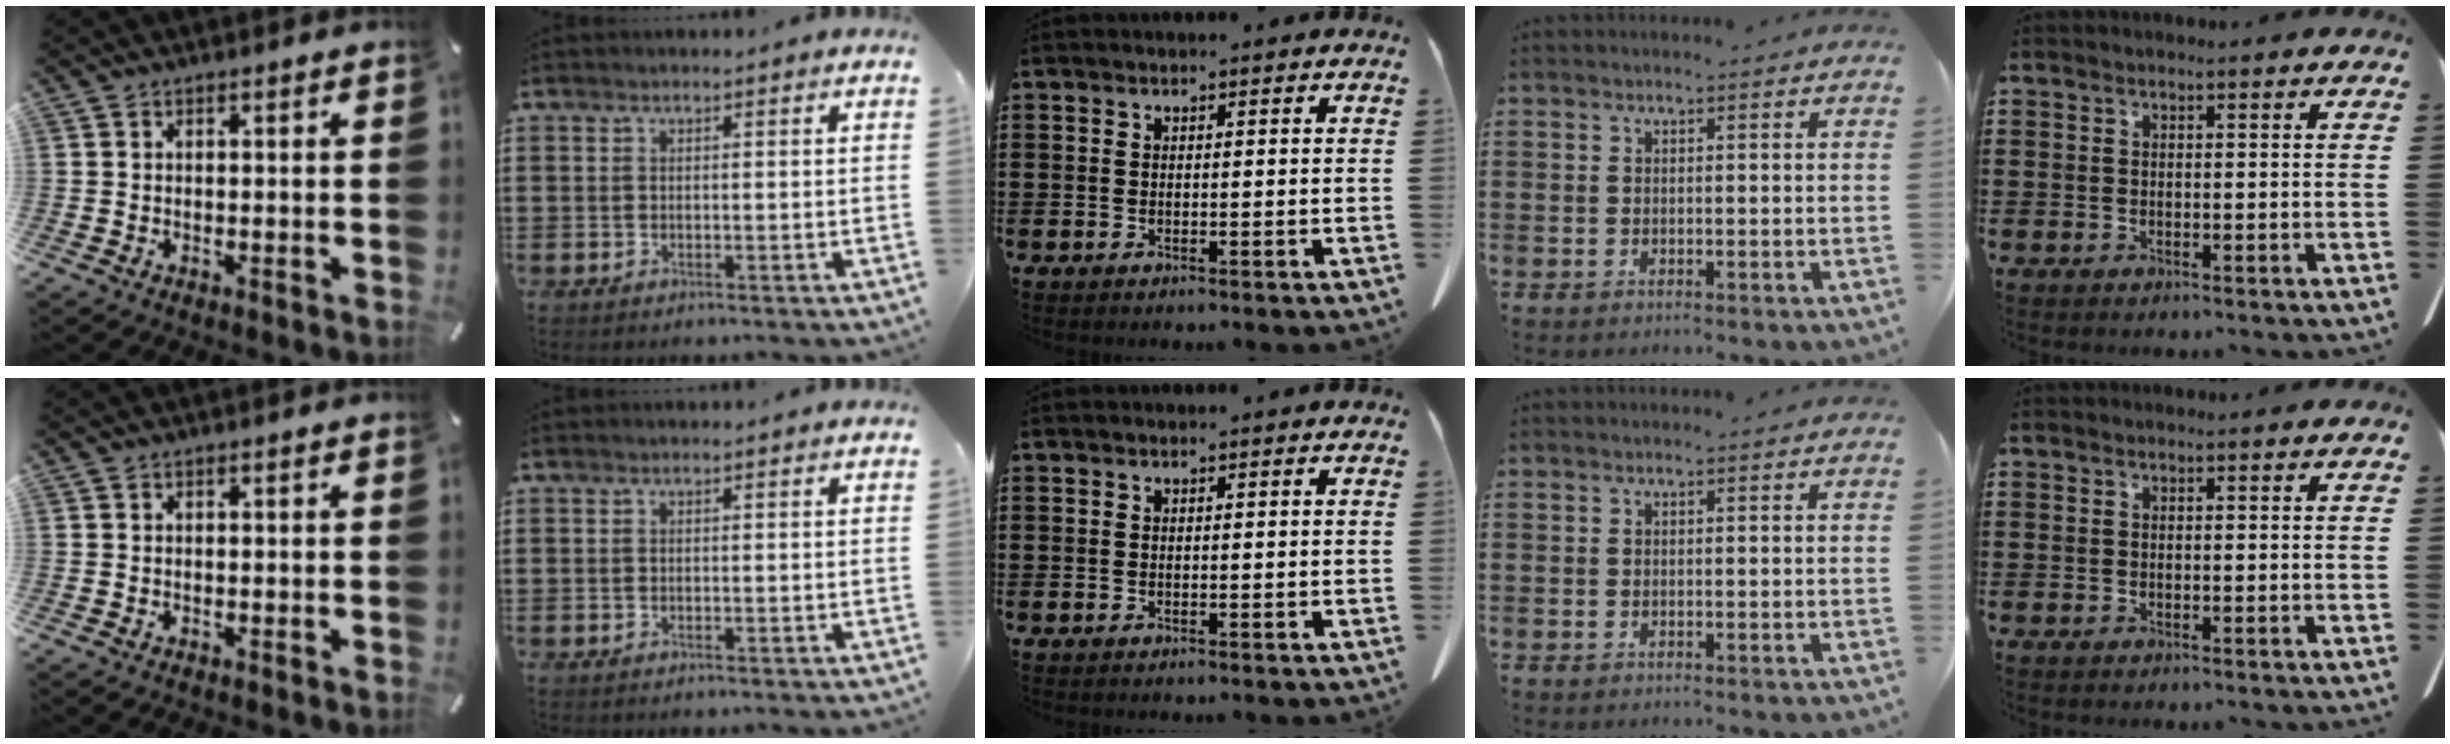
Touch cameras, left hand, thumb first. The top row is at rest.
{}